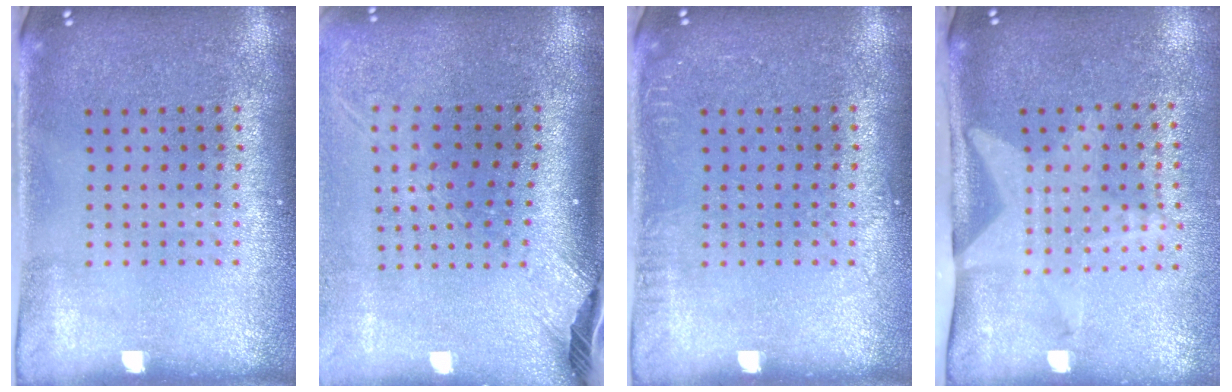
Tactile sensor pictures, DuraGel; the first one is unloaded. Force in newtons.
{"total": 2.6, "press": 1.8, "slide": 1.8}
{"total": 0.8, "press": 0.8, "slide": 0.0}
{"total": 1.9, "press": 1.5, "slide": 1.1}